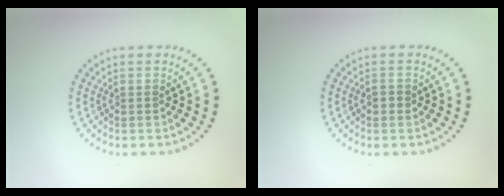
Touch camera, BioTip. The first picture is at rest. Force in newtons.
{"total": 0.8, "press": 0.8, "slide": 0.1}